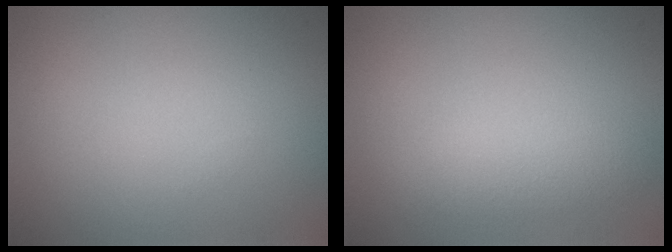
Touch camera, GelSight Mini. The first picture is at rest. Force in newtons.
{"total": 2.3, "press": 2.3, "slide": 0.2}